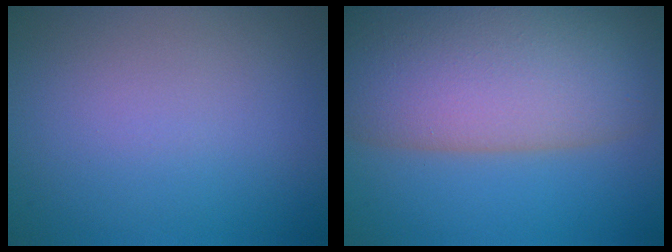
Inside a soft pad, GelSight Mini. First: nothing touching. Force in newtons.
{"total": 14.3, "press": 14.3, "slide": 0.8}